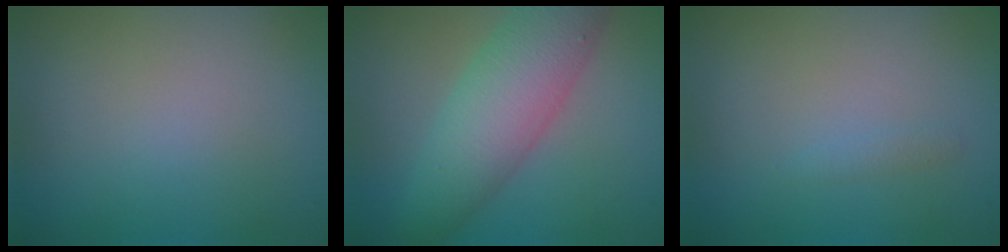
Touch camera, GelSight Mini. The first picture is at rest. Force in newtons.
{"total": 6.7, "press": 6.7, "slide": 0.2}
{"total": 0.6, "press": 0.6, "slide": 0.0}